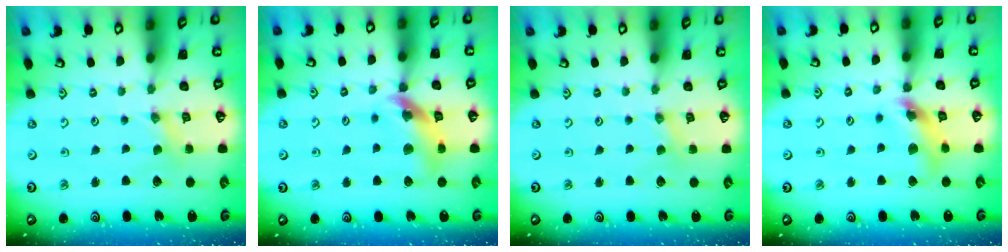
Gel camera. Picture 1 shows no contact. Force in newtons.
{"total": 13.8, "press": 13.7, "slide": 1.6}
{"total": 0.6, "press": 0.6, "slide": 0.1}
{"total": 10.7, "press": 10.6, "slide": 1.2}